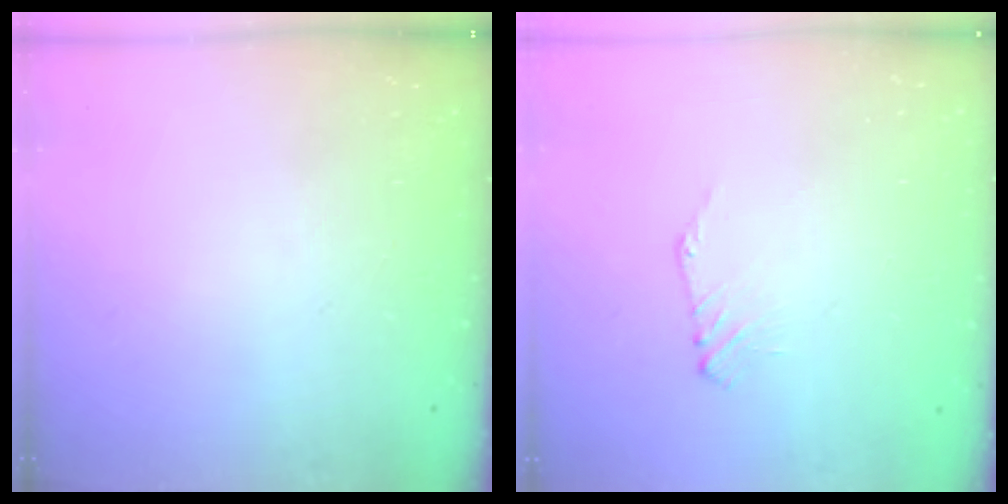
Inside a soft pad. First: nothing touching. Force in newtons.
{"total": 1.0, "press": 0.9, "slide": 0.4}